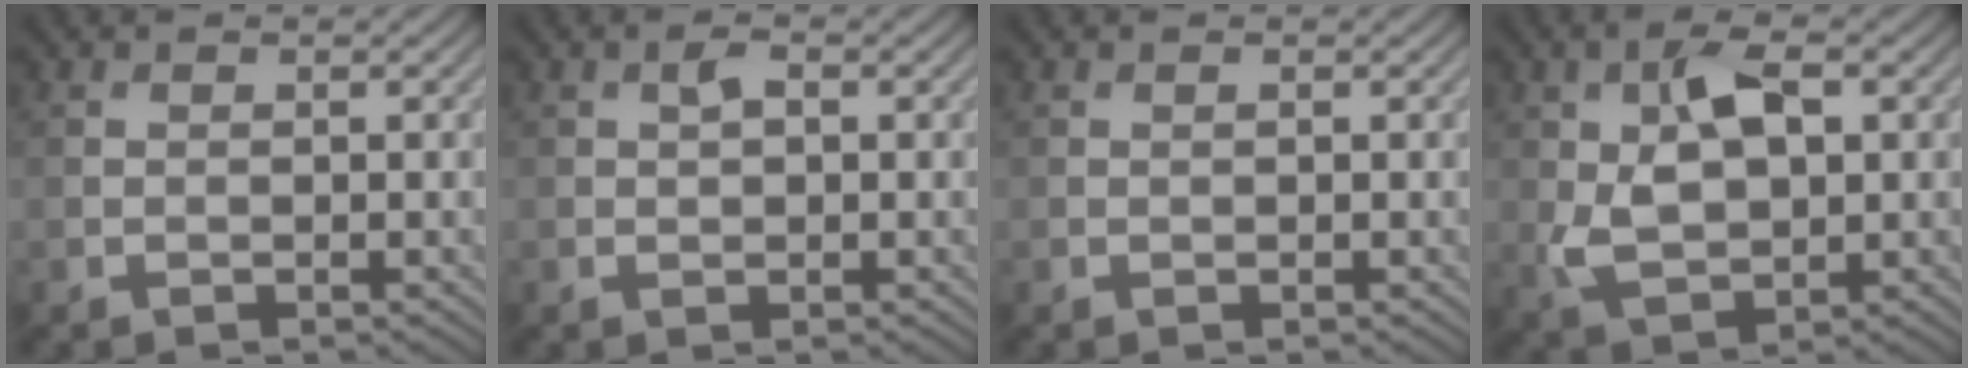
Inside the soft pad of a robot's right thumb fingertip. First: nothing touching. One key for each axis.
{"total": 1.7, "fx": 0.4, "fy": 1.0, "fz": 1.4, "tx": -0.026, "ty": 0.000, "tz": 0.007}
{"total": 0.0}
{"total": 7.9, "fx": 1.4, "fy": 4.5, "fz": 6.4, "tx": -0.132, "ty": 0.003, "tz": 0.024}